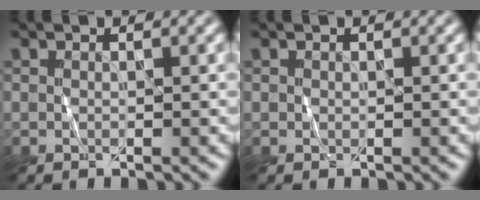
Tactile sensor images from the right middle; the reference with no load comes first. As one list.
[{"total": 0.0}]